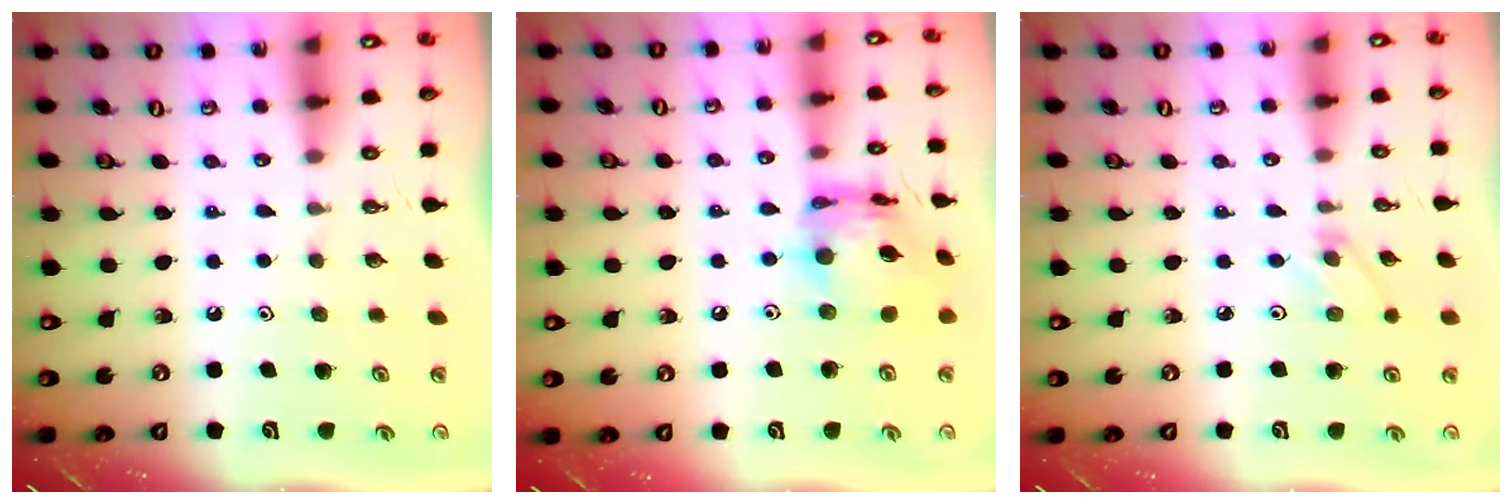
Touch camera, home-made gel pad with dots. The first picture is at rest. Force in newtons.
{"total": 14.0, "press": 14.0, "slide": 1.4}
{"total": 3.1, "press": 3.1, "slide": 0.3}